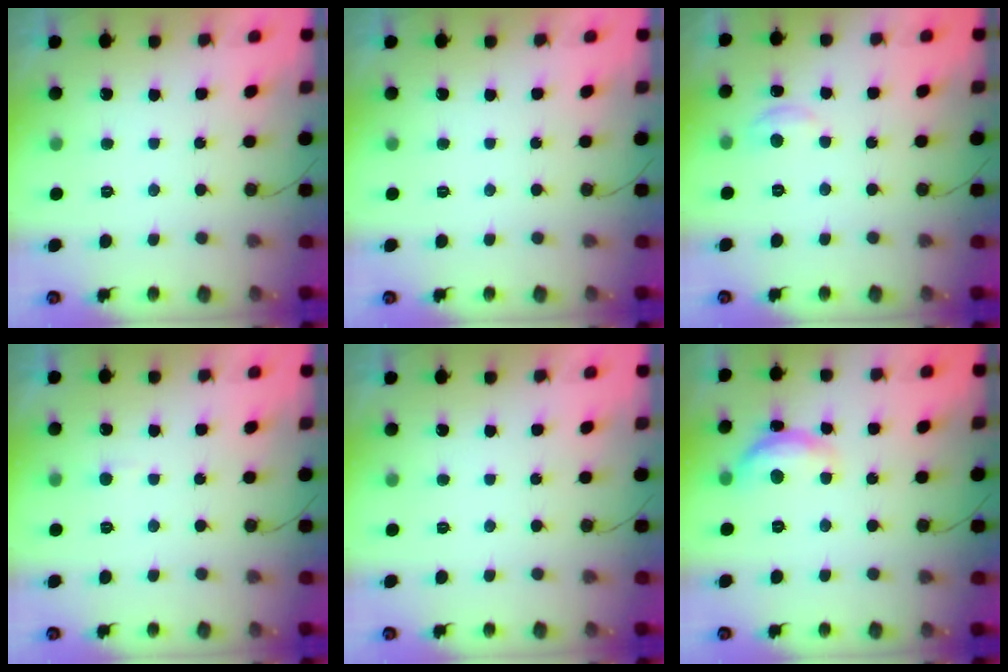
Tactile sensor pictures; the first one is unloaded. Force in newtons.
{"total": 0.0}
{"total": 3.8, "press": 3.8, "slide": 0.4}
{"total": 2.3, "press": 2.3, "slide": 0.3}
{"total": 0.0}
{"total": 11.3, "press": 11.3, "slide": 0.6}